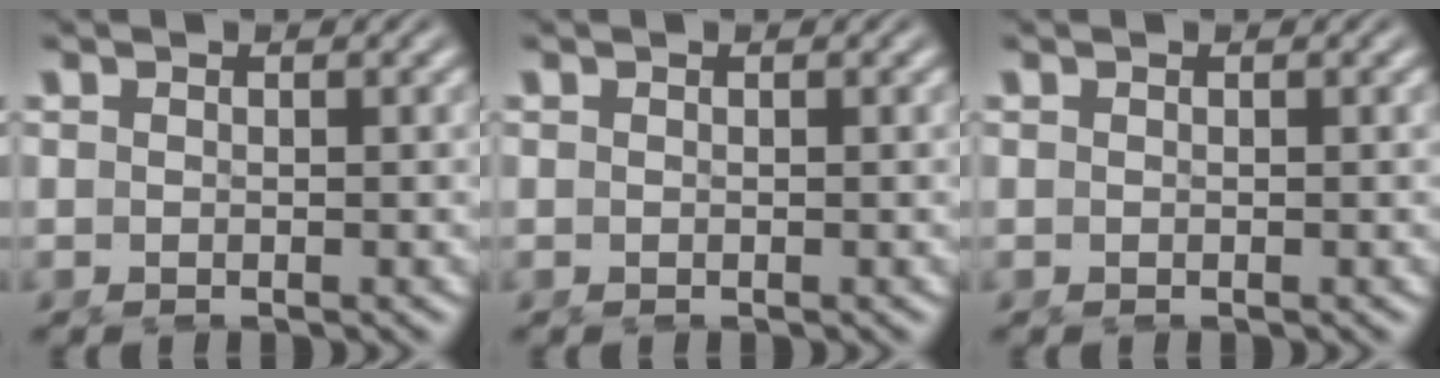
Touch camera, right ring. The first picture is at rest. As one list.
[{"total": 0.0}, {"total": 0.0}]